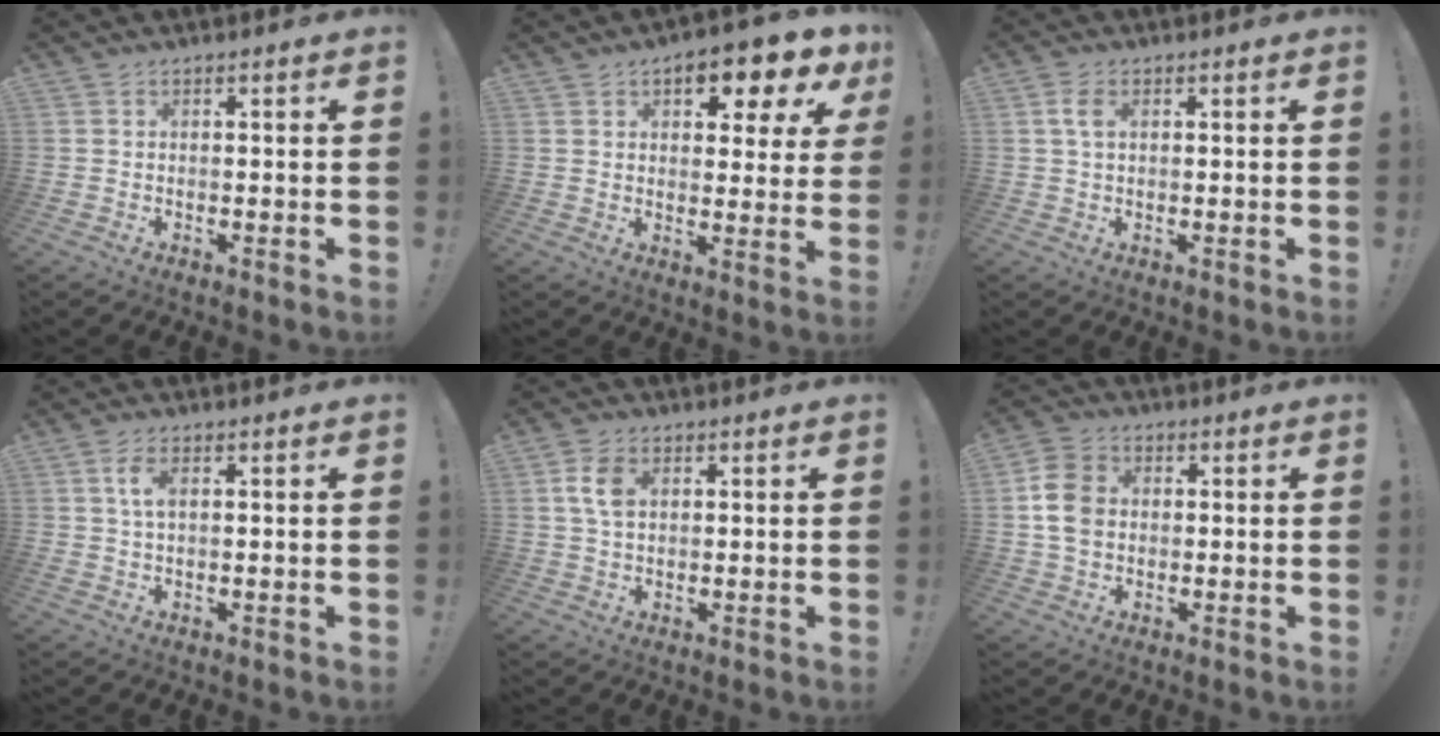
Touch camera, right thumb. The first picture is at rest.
{"total": 8.1, "force": [4.2, 4.1, 5.6], "torque": [-0.068, -0.028, 0.071]}
{"total": 4.1, "force": [1.2, 2.2, 3.2], "torque": [-0.049, 0.000, 0.019]}
{"total": 4.3, "force": [1.2, 1.8, 3.7], "torque": [-0.062, 0.000, 0.018]}
{"total": 6.8, "force": [1.7, 4.4, 4.9], "torque": [-0.087, 0.003, 0.032]}
{"total": 9.3, "force": [0.3, 7.4, 5.6], "torque": [-0.099, 0.018, 0.012]}